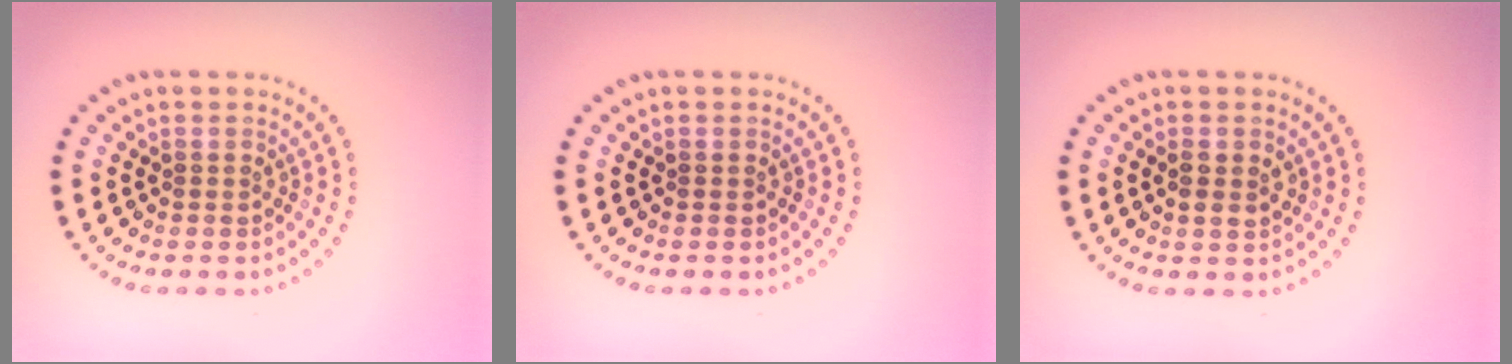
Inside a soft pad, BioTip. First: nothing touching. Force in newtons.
{"total": 0.0}
{"total": 1.5, "press": 1.4, "slide": 0.4}